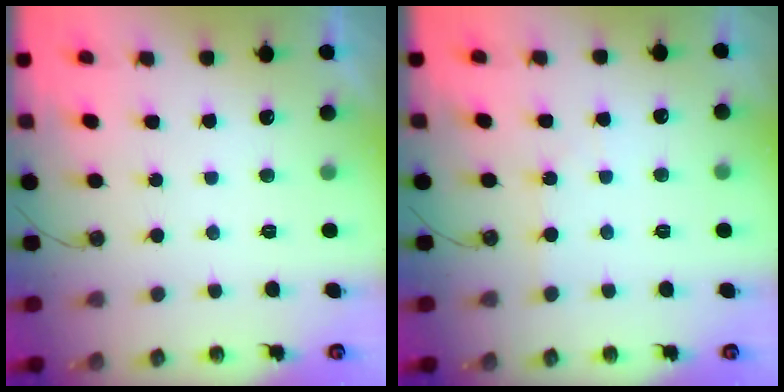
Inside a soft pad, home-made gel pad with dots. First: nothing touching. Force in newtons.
{"total": 2.1, "press": 2.0, "slide": 0.3}